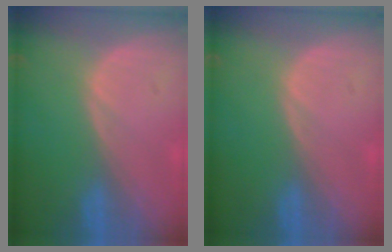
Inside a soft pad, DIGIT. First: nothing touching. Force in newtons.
{"total": 0.0}